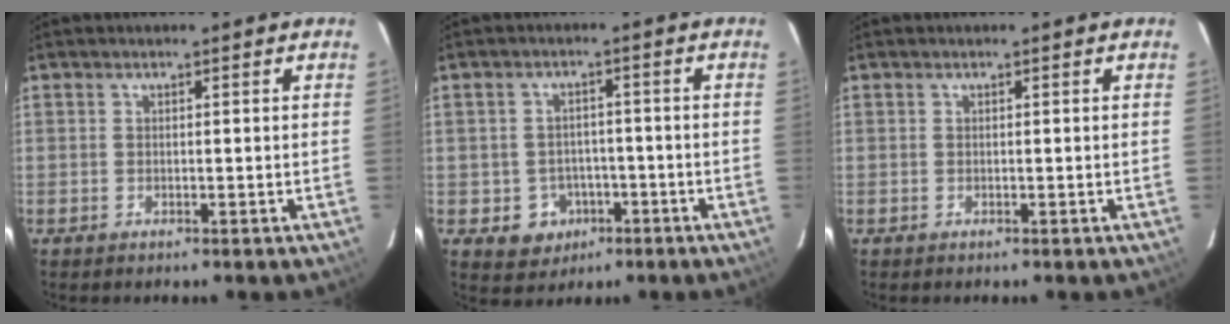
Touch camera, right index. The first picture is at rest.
{"total": 6.3, "force": [-2.6, 5.6, 1.4], "torque": [-0.042, 0.015, -0.018]}
{"total": 0.0}